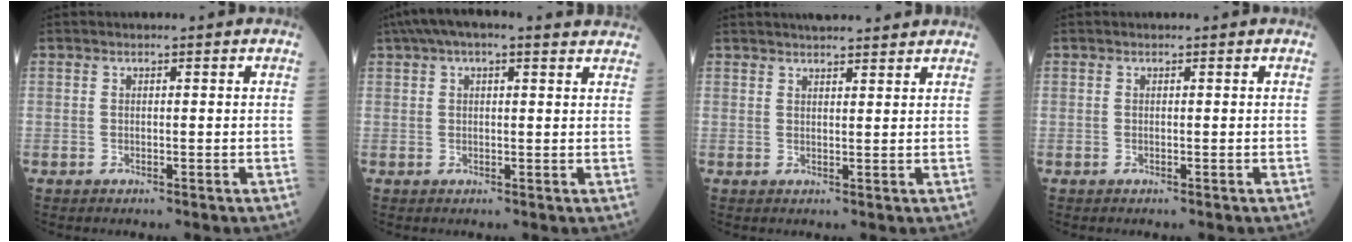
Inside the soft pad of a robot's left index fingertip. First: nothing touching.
{"total": 10.8, "force": [8.3, 2.8, 6.3], "torque": [-0.101, 0.051, 0.111]}
{"total": 7.1, "force": [6.5, 1.1, 2.8], "torque": [-0.038, 0.022, 0.087]}
{"total": 0.0}